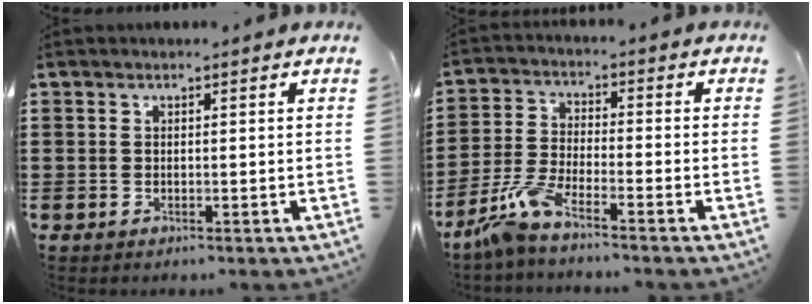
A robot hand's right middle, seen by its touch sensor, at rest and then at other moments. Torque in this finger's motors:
{"motor_torque": [2.14, 0.00, 0.14, 0.16]}